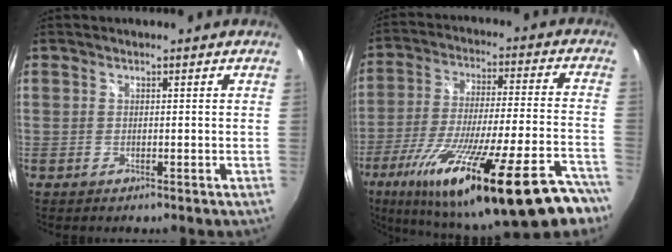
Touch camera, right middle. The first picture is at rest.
{"total": 33.5, "force": [-23.0, 6.1, 23.6], "torque": [-0.382, -0.087, -0.337]}